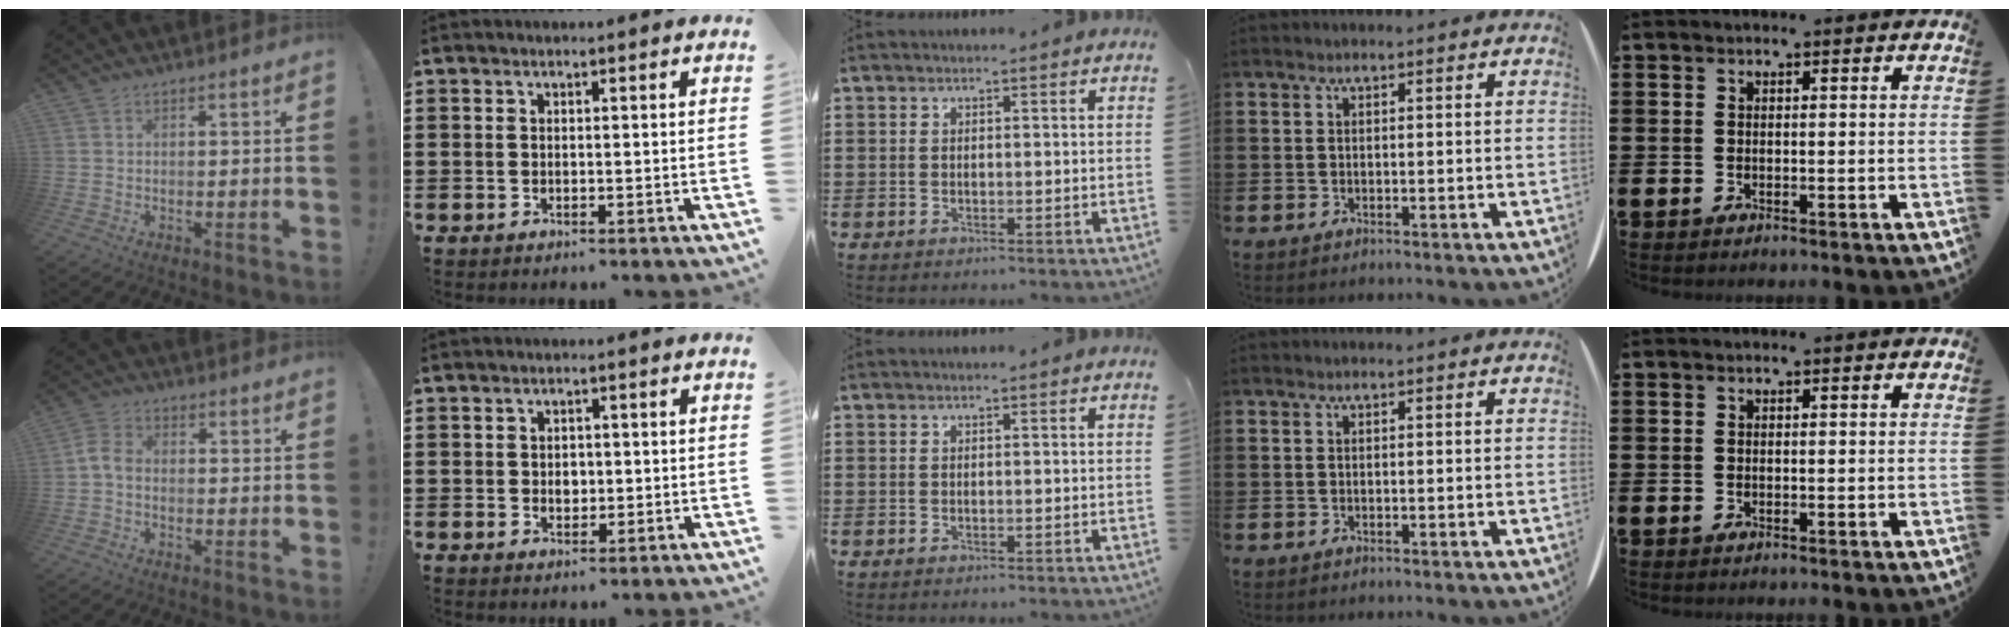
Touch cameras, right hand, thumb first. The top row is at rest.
{"thumb": {"total": 4.7, "force": [-1.1, 3.0, 3.4], "torque": [-0.063, 0.015, -0.018]}, "index": {"total": 1.8, "force": [0.0, 1.2, 1.3], "torque": [-0.020, 0.000, -0.002]}}